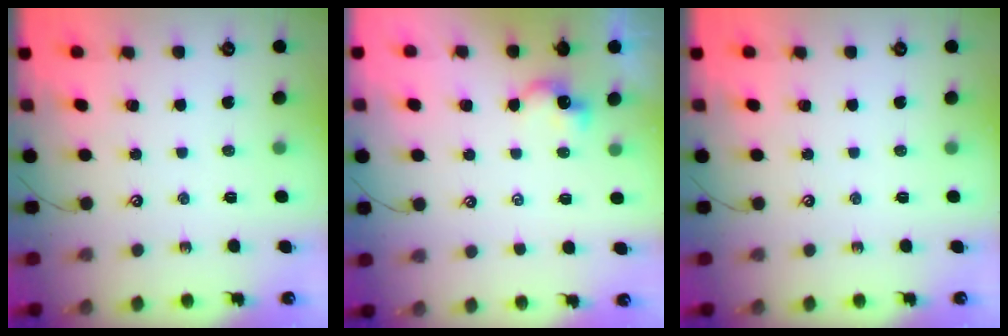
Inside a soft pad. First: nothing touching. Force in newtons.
{"total": 1.7, "press": 1.7, "slide": 0.2}
{"total": 0.0}